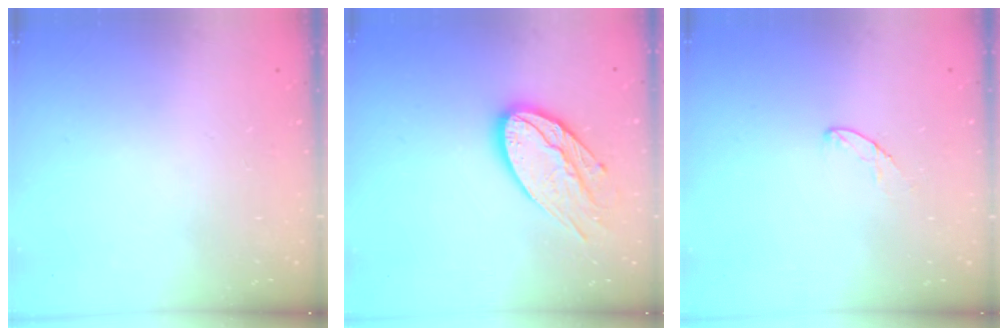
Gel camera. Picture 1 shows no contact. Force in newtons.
{"total": 15.8, "press": 15.8, "slide": 1.2}
{"total": 4.9, "press": 4.9, "slide": 0.5}